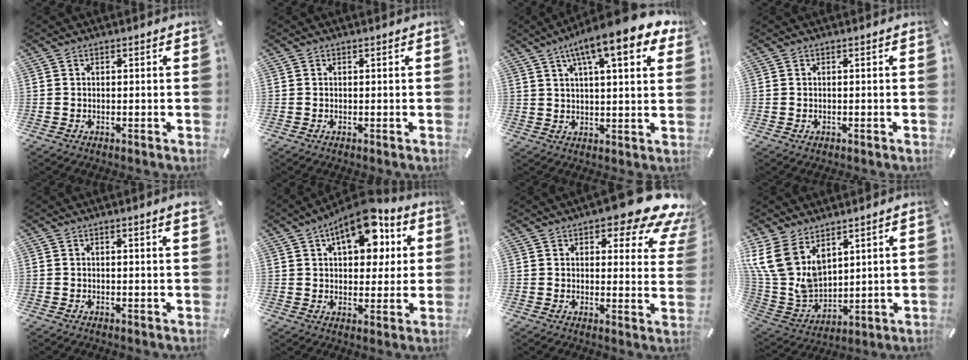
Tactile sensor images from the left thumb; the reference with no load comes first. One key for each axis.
{"total": 0.0}
{"total": 14.5, "fx": 8.4, "fy": 3.8, "fz": 11.1, "tx": -0.180, "ty": -0.031, "tz": 0.135}
{"total": 0.7, "fx": -0.2, "fy": 0.5, "fz": 0.3, "tx": -0.005, "ty": 0.001, "tz": -0.005}
{"total": 1.8, "fx": 0.9, "fy": 0.0, "fz": 1.5, "tx": -0.028, "ty": -0.001, "tz": 0.016}
{"total": 14.6, "fx": 7.0, "fy": 8.0, "fz": 10.1, "tx": -0.133, "ty": -0.024, "tz": 0.117}
{"total": 13.9, "fx": 9.4, "fy": 4.9, "fz": 9.0, "tx": -0.122, "ty": -0.065, "tz": 0.161}
{"total": 13.9, "fx": 7.7, "fy": 9.2, "fz": 7.0, "tx": -0.181, "ty": -0.056, "tz": 0.148}